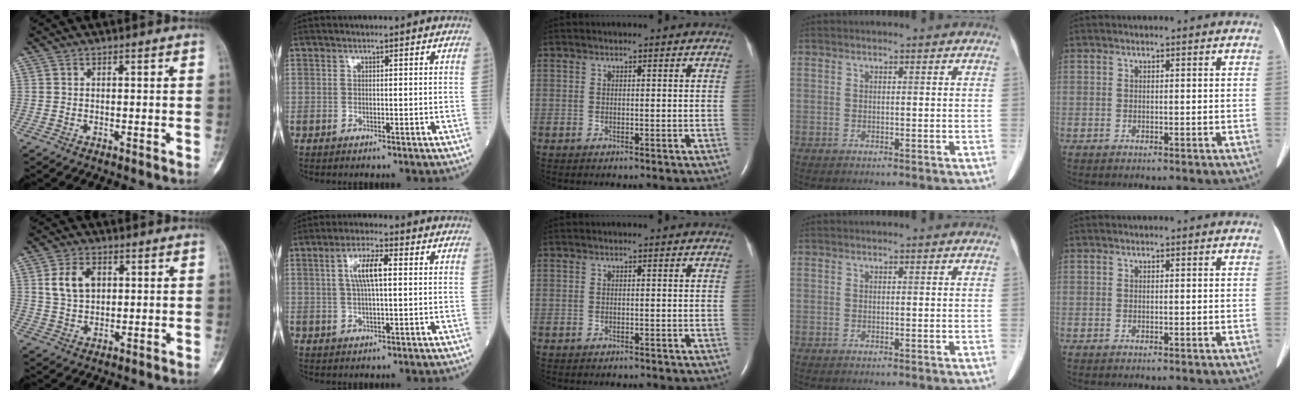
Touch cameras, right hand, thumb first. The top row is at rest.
{"thumb": {"total": 7.1, "force": [2.0, 4.9, 4.7], "torque": [-0.076, -0.003, 0.040]}, "index": {"total": 6.1, "force": [1.2, 1.2, 5.8], "torque": [-0.115, 0.012, 0.024]}, "middle": {"total": 2.8, "force": [-2.5, 0.8, 0.9], "torque": [-0.017, -0.005, -0.025]}}